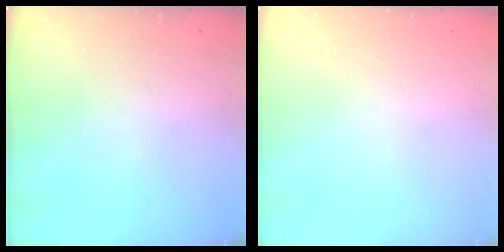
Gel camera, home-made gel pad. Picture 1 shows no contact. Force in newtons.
{"total": 0.0}